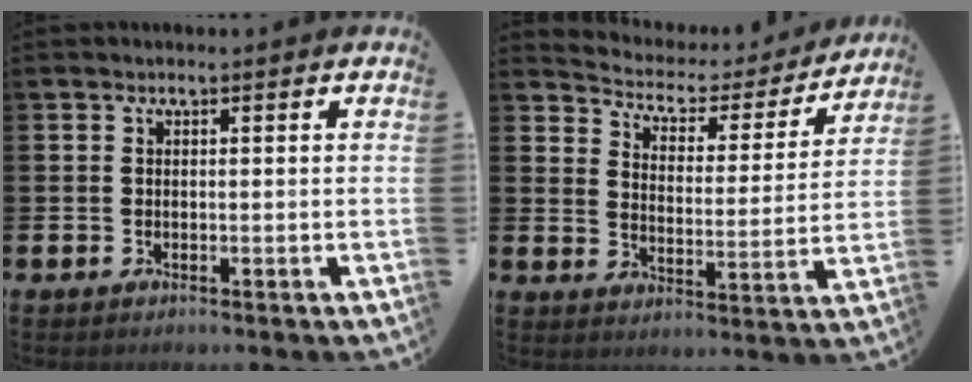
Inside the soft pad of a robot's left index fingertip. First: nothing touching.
{"total": 4.3, "force": [3.8, 1.8, 0.7], "torque": [-0.044, -0.033, 0.056]}